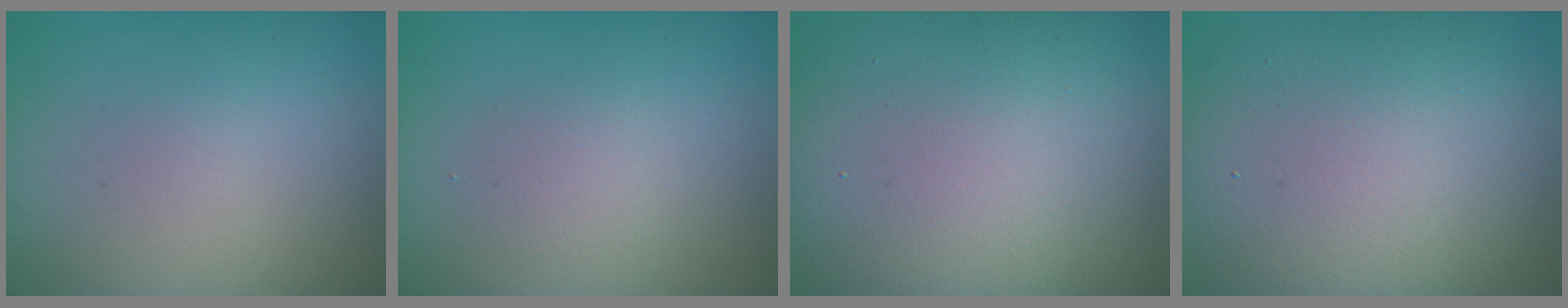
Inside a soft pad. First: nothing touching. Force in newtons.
{"total": 1.4, "press": 1.4, "slide": 0.0}
{"total": 11.7, "press": 11.7, "slide": 0.9}
{"total": 12.3, "press": 12.3, "slide": 1.0}